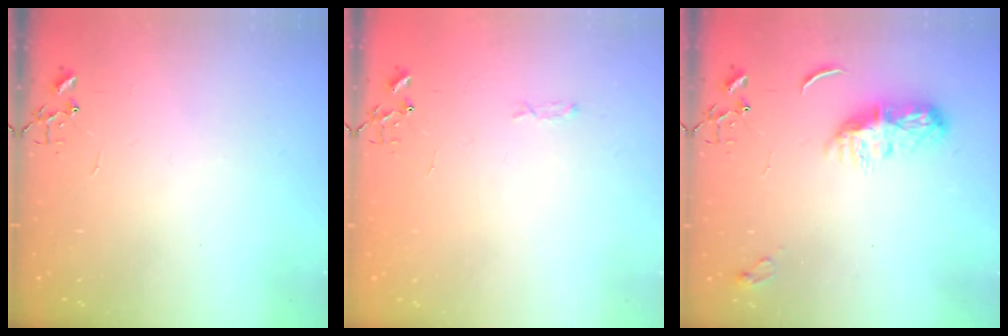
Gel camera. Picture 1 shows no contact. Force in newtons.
{"total": 3.3, "press": 3.3, "slide": 0.5}
{"total": 8.2, "press": 8.2, "slide": 0.4}